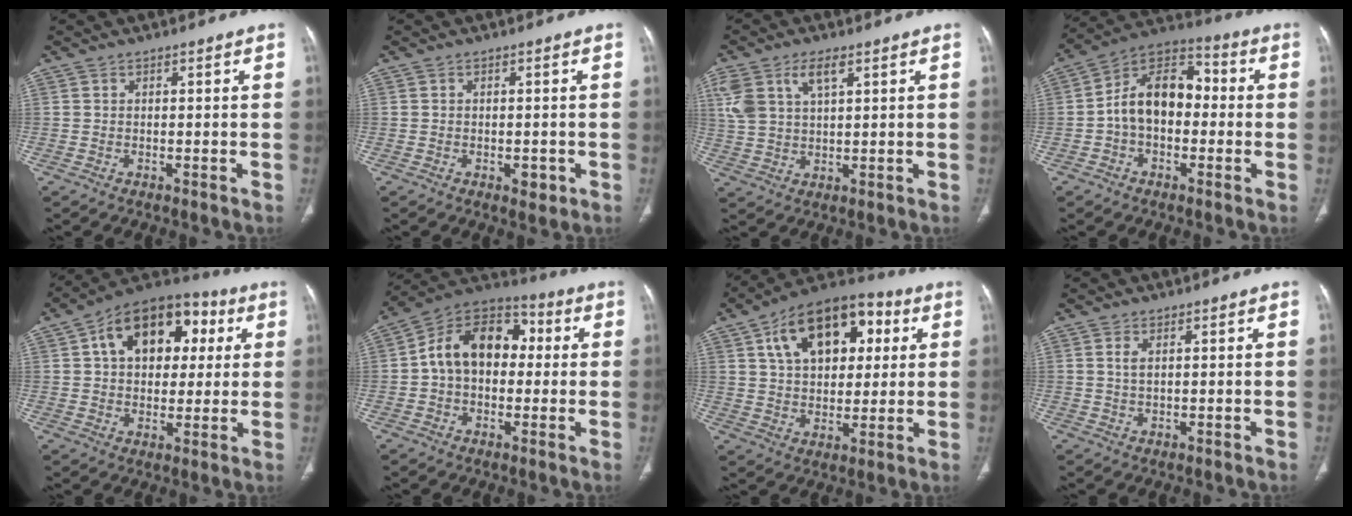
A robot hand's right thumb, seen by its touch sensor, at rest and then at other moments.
{"total": 2.2, "force": [-0.7, 1.3, 1.6], "torque": [-0.012, 0.001, -0.004]}
{"total": 8.9, "force": [4.0, 4.5, 6.6], "torque": [-0.143, 0.005, 0.085]}
{"total": 13.2, "force": [-0.8, 8.8, 9.8], "torque": [-0.141, 0.044, -0.027]}
{"total": 18.6, "force": [5.1, 12.3, 13.0], "torque": [-0.156, 0.020, 0.073]}
{"total": 15.8, "force": [1.4, 11.0, 11.2], "torque": [-0.152, 0.042, 0.010]}
{"total": 19.5, "force": [6.6, 11.8, 14.1], "torque": [-0.180, 0.007, 0.101]}
{"total": 1.8, "force": [0.7, 0.8, 1.5], "torque": [-0.034, 0.002, 0.019]}